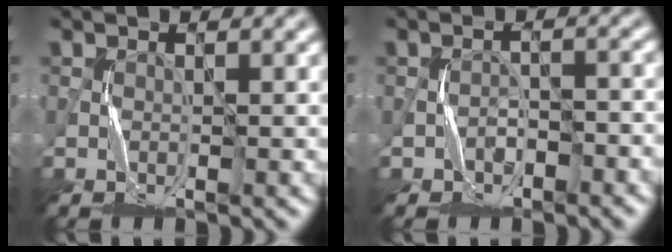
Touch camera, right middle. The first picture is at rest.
{"total": 2.1, "force": [-1.4, 1.2, 1.0], "torque": [-0.019, 0.010, -0.022]}